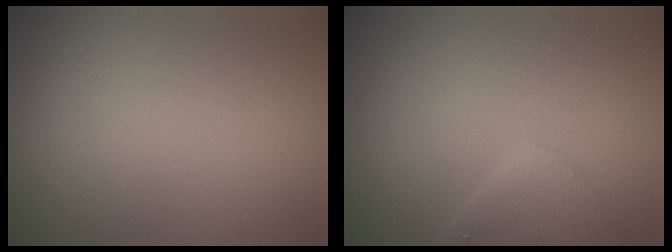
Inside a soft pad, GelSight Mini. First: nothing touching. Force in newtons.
{"total": 2.6, "press": 2.6, "slide": 0.1}